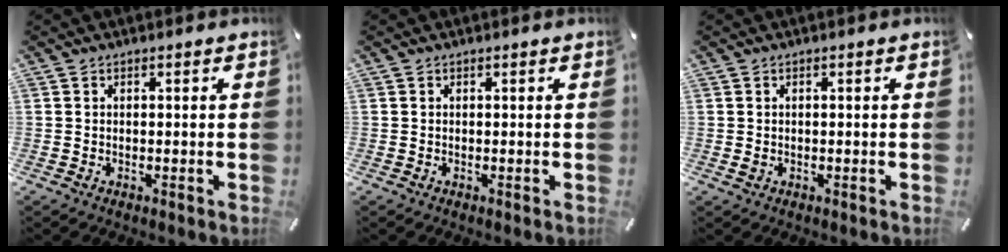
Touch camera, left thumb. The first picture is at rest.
{"total": 0.0}
{"total": 1.0, "force": [-0.2, 0.6, 0.8], "torque": [-0.015, 0.000, -0.004]}